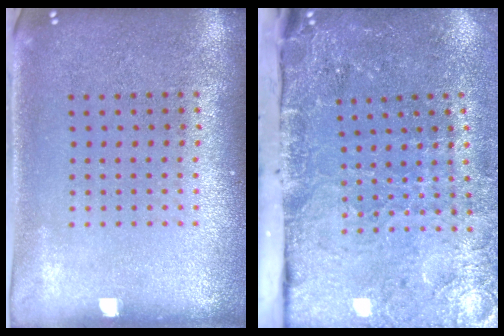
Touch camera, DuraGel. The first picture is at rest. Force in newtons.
{"total": 3.9, "press": 3.4, "slide": 1.8}